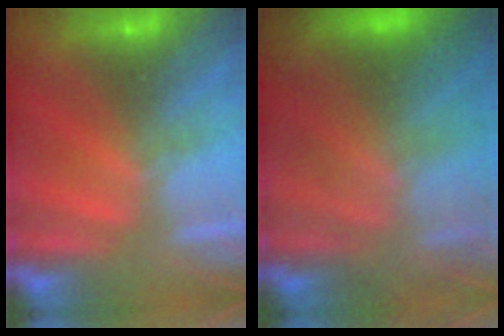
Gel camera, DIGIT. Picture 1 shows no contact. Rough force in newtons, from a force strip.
{"total": 7.4}